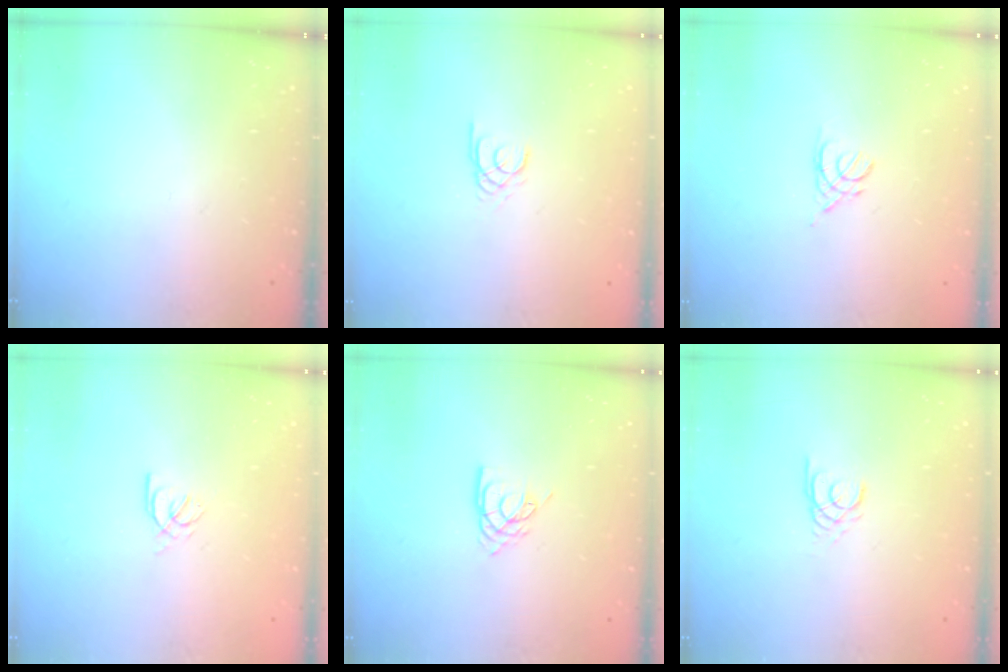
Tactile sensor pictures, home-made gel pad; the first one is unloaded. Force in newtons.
{"total": 1.7, "press": 1.7, "slide": 0.2}
{"total": 2.5, "press": 2.5, "slide": 0.6}
{"total": 3.6, "press": 3.6, "slide": 0.2}
{"total": 7.9, "press": 7.8, "slide": 0.9}
{"total": 2.2, "press": 2.2, "slide": 0.2}